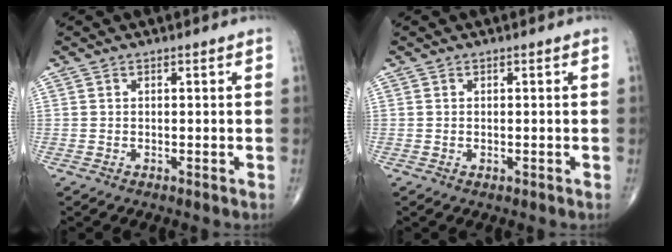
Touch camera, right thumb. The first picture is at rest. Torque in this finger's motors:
{"motor_torque": [-0.31, -0.05, -0.30, -0.20, -0.02]}